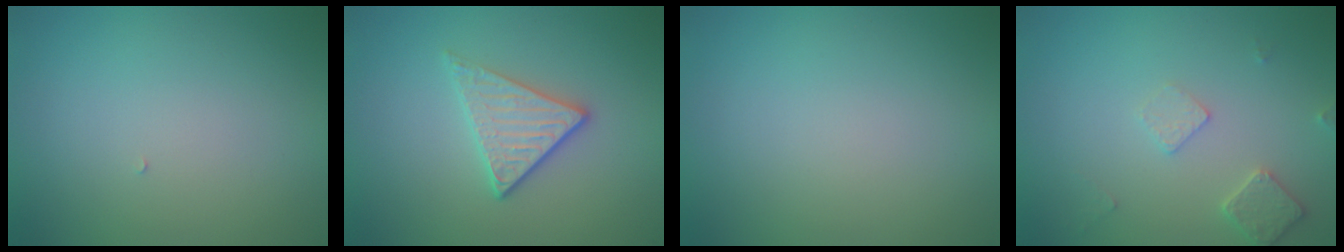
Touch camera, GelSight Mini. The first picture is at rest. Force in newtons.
{"total": 2.9, "press": 2.6, "slide": 1.2}
{"total": 0.0}
{"total": 2.1, "press": 2.1, "slide": 0.3}